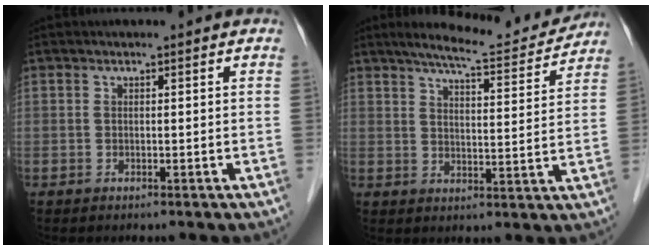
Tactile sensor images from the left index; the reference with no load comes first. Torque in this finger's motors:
{"motor_torque": [0.31, -0.54, 0.07, 0.03]}